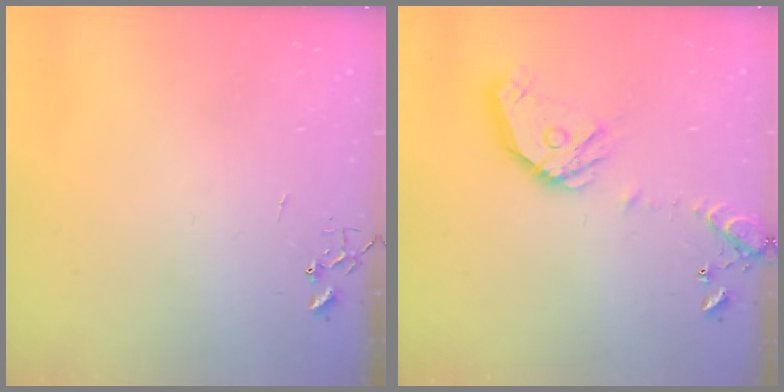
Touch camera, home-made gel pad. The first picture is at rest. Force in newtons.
{"total": 15.7, "press": 15.4, "slide": 2.5}